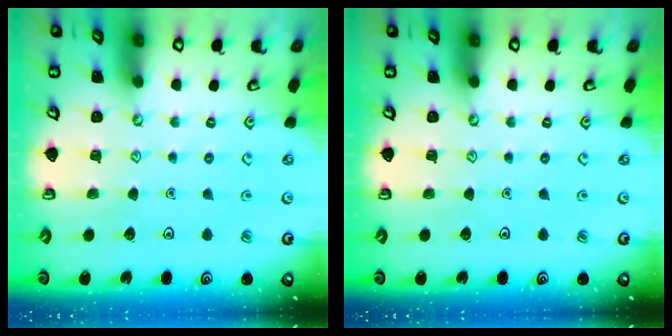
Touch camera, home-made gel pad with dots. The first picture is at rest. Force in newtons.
{"total": 0.0}